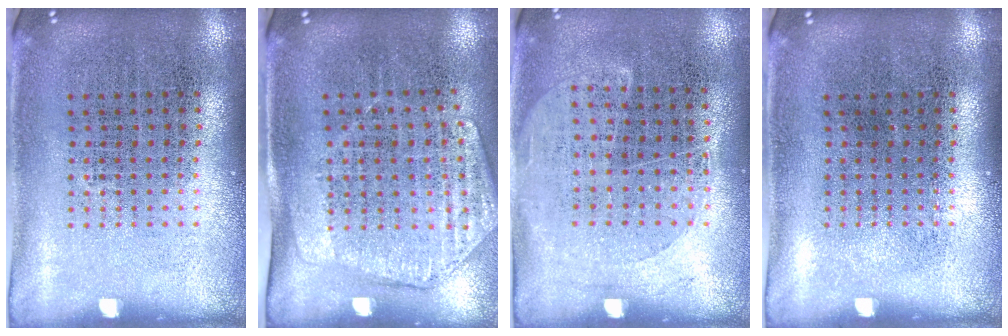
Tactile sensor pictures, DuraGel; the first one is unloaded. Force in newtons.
{"total": 1.7, "press": 1.4, "slide": 0.9}
{"total": 1.2, "press": 1.0, "slide": 0.7}
{"total": 0.0}